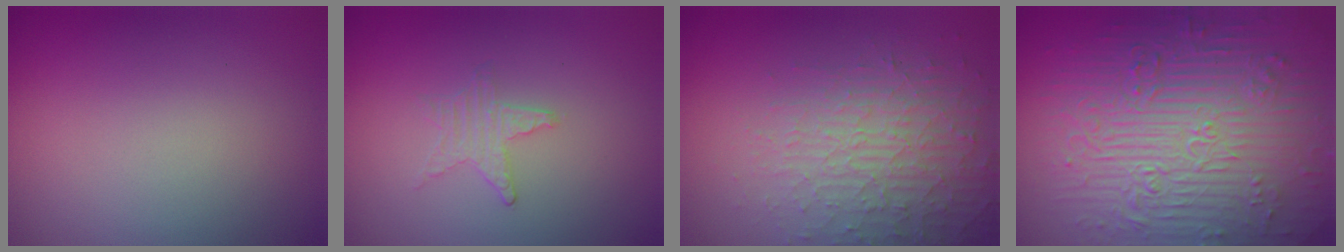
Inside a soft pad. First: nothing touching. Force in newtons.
{"total": 0.5, "press": 0.5, "slide": 0.1}
{"total": 3.9, "press": 3.8, "slide": 0.8}
{"total": 11.3, "press": 7.5, "slide": 8.4}